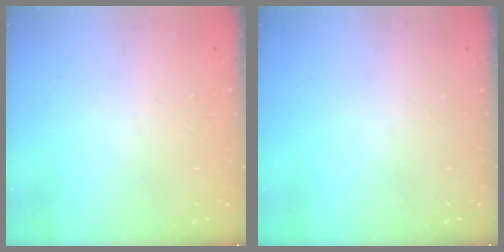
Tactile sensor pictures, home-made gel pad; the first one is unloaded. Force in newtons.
{"total": 0.0}